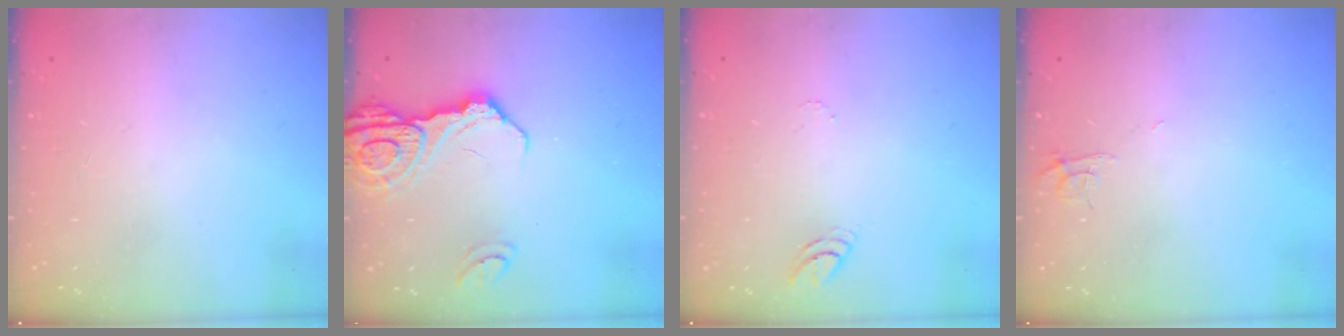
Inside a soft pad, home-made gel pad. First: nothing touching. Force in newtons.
{"total": 13.9, "press": 13.9, "slide": 1.2}
{"total": 3.4, "press": 3.4, "slide": 0.3}
{"total": 4.5, "press": 4.5, "slide": 0.3}